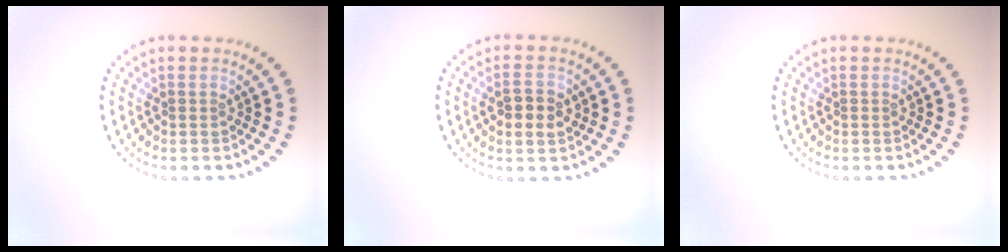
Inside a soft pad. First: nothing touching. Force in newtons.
{"total": 2.9, "press": 2.9, "slide": 0.2}
{"total": 0.0}